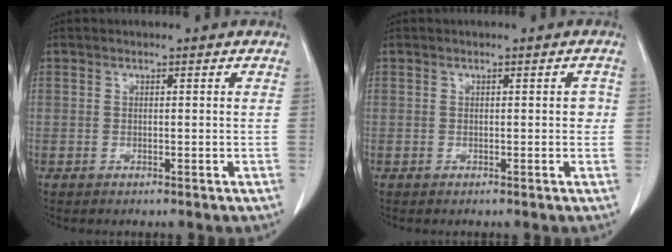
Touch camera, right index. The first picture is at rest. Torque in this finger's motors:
{"motor_torque": [0.13, -0.08, 0.08, 0.02]}